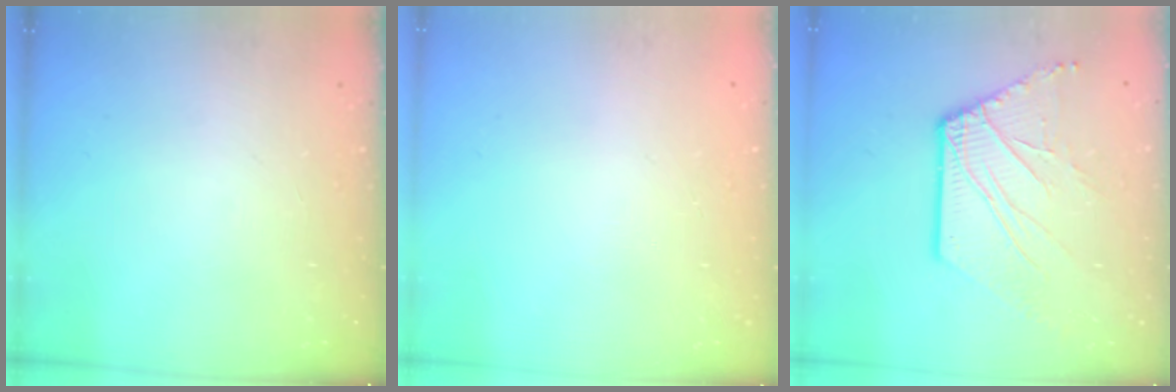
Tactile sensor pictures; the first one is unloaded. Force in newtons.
{"total": 0.0}
{"total": 10.5, "press": 10.4, "slide": 1.5}